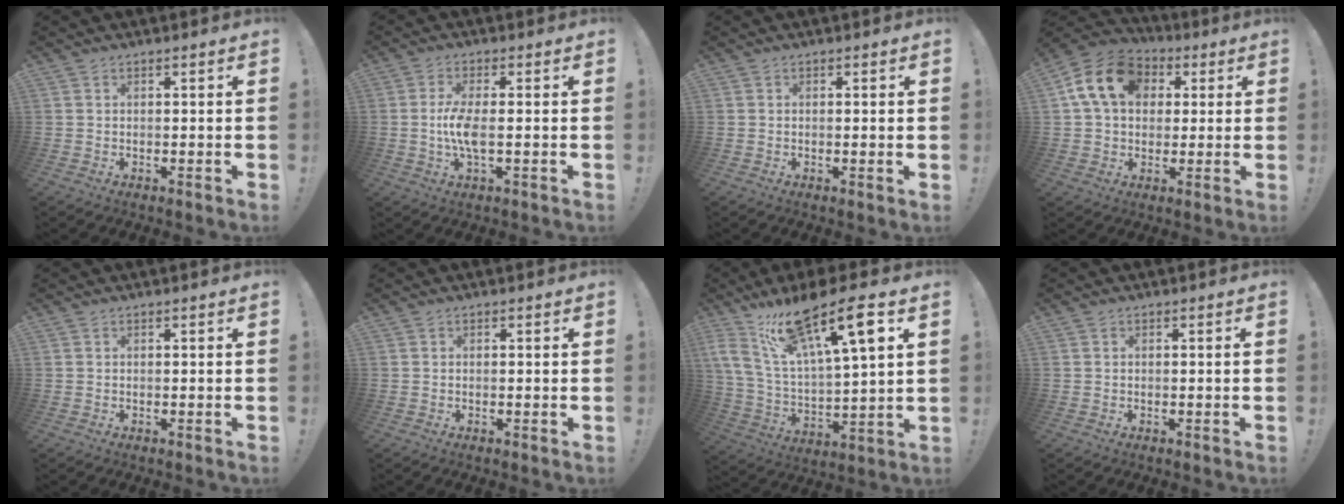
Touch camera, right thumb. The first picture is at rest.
{"total": 7.0, "force": [-0.8, 1.9, 6.7], "torque": [-0.139, -0.006, -0.015]}
{"total": 0.8, "force": [0.2, -0.1, 0.8], "torque": [-0.010, -0.002, 0.002]}
{"total": 15.6, "force": [4.4, 11.8, 9.2], "torque": [-0.152, 0.008, 0.087]}
{"total": 0.0}
{"total": 0.0}
{"total": 20.6, "force": [13.1, 5.4, 14.9], "torque": [-0.250, -0.074, 0.218]}
{"total": 0.6, "force": [0.0, -0.2, 0.5], "torque": [-0.011, 0.001, 0.000]}